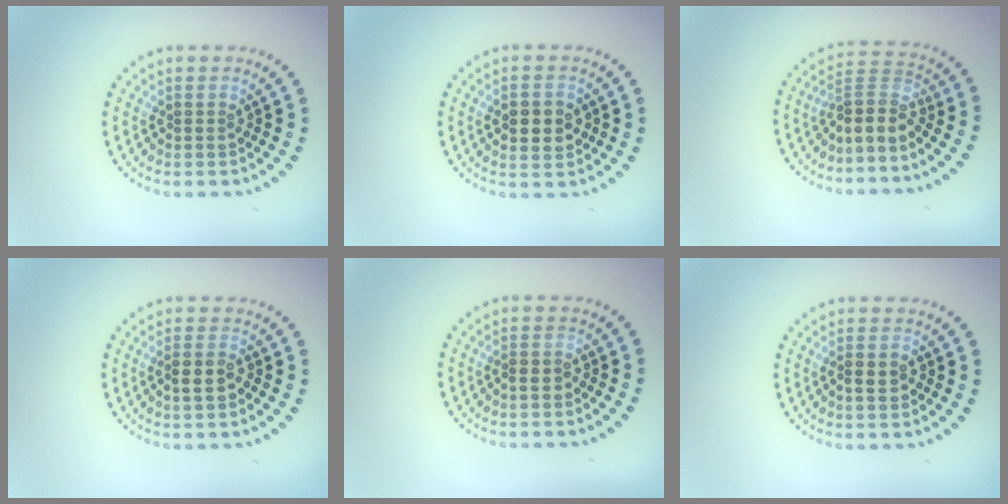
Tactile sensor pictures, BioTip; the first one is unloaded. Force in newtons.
{"total": 4.0, "press": 4.0, "slide": 0.4}
{"total": 3.5, "press": 2.7, "slide": 2.2}
{"total": 1.6, "press": 1.5, "slide": 0.4}
{"total": 0.9, "press": 0.8, "slide": 0.5}
{"total": 1.2, "press": 1.2, "slide": 0.4}